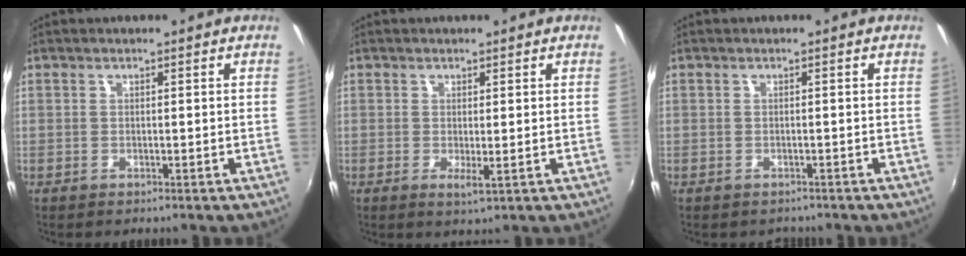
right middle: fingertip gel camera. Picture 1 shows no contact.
{"total": 1.9, "force": [0.0, 0.0, 1.9], "torque": [-0.035, -0.006, 0.000]}
{"total": 1.4, "force": [-1.2, 0.8, 0.2], "torque": [-0.008, -0.004, -0.014]}